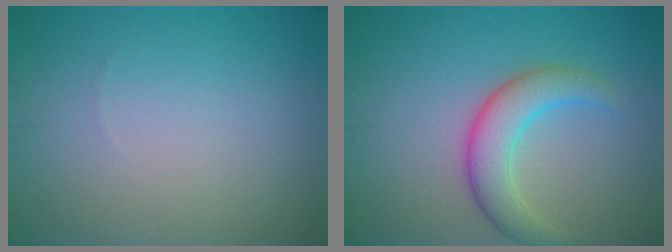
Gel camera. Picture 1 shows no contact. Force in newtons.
{"total": 4.3, "press": 4.3, "slide": 0.1}